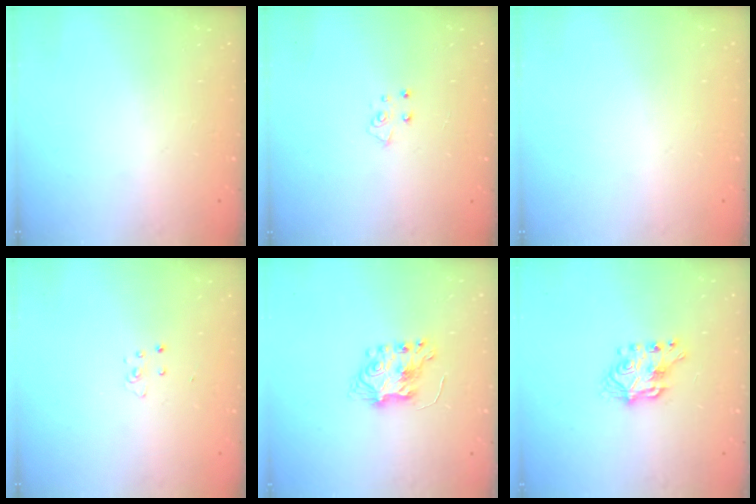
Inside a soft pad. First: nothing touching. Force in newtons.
{"total": 4.9, "press": 4.9, "slide": 0.5}
{"total": 0.0}
{"total": 2.6, "press": 2.6, "slide": 0.2}
{"total": 6.9, "press": 6.9, "slide": 0.4}
{"total": 7.4, "press": 7.3, "slide": 0.8}